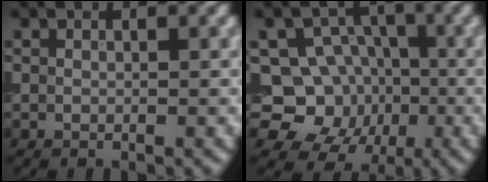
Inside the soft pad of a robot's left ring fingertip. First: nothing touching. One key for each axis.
{"total": 10.1, "fx": -2.3, "fy": 9.3, "fz": 3.1, "tx": -0.045, "ty": 0.022, "tz": -0.071}